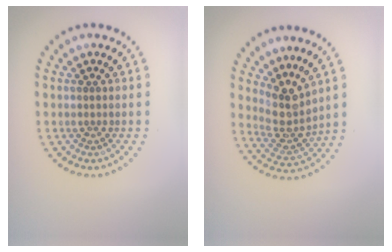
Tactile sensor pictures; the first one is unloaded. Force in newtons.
{"total": 3.7, "press": 2.6, "slide": 2.6}